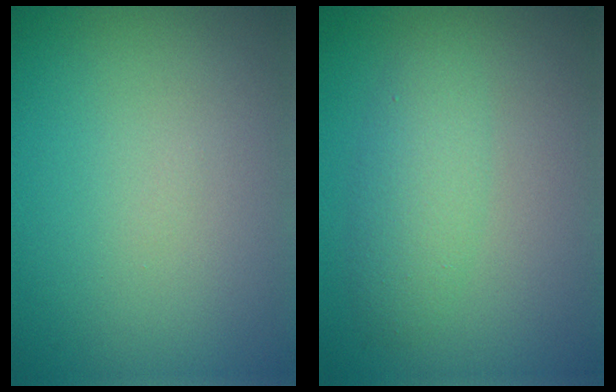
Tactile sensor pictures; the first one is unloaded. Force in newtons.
{"total": 2.7, "press": 2.7, "slide": 0.0}